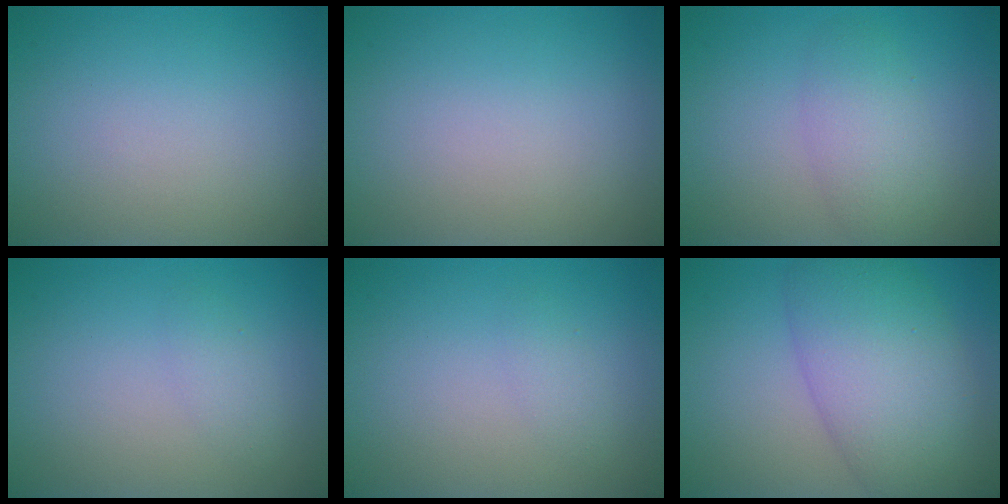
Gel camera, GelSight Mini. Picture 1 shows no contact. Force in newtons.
{"total": 0.0}
{"total": 3.2, "press": 3.2, "slide": 0.1}
{"total": 1.2, "press": 1.2, "slide": 0.0}
{"total": 1.0, "press": 1.0, "slide": 0.1}
{"total": 8.6, "press": 8.6, "slide": 0.2}